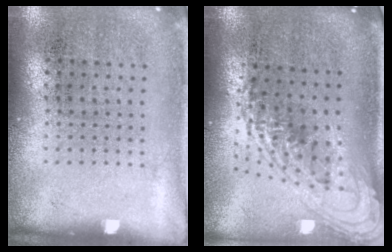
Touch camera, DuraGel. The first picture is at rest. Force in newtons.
{"total": 2.1, "press": 1.7, "slide": 1.3}